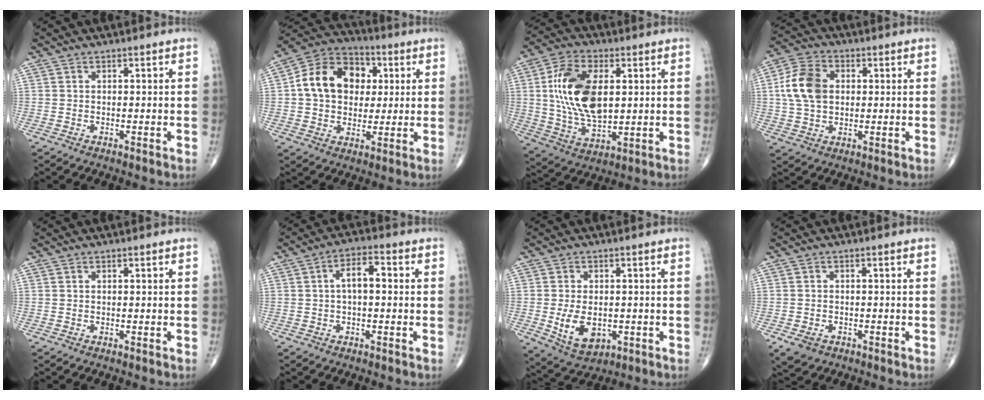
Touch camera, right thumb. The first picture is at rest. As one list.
[{"total": 15.4, "force": [2.4, 11.8, 9.7], "torque": [-0.132, 0.018, 0.033]}, {"total": 16.6, "force": [2.6, 9.1, 13.6], "torque": [-0.254, -0.007, 0.052]}, {"total": 10.4, "force": [1.3, 7.4, 7.3], "torque": [-0.133, 0.012, 0.021]}, {"total": 0.0}, {"total": 5.6, "force": [0.4, 2.6, 4.9], "torque": [-0.081, 0.022, -0.001]}, {"total": 8.5, "force": [-1.5, 5.4, 6.4], "torque": [-0.098, -0.007, -0.010]}, {"total": 3.3, "force": [-1.6, 2.4, 1.5], "torque": [-0.023, 0.003, -0.020]}]